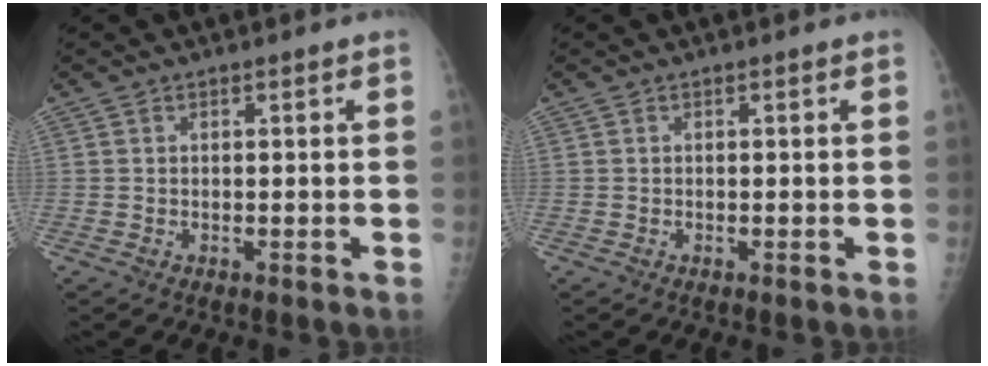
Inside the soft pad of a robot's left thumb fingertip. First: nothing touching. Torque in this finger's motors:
{"motor_torque": [0.12, 0.05, 0.08, 0.05, 0.00]}